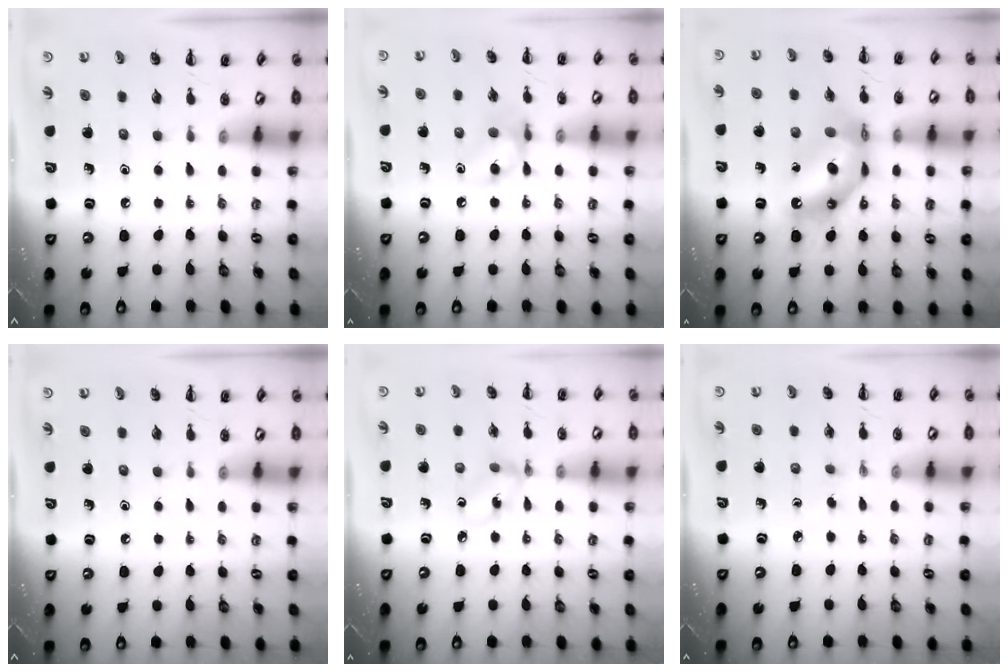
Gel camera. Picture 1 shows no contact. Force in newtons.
{"total": 8.3, "press": 8.2, "slide": 0.6}
{"total": 12.4, "press": 11.8, "slide": 3.8}
{"total": 0.0}
{"total": 2.9, "press": 2.8, "slide": 0.6}
{"total": 1.7, "press": 1.5, "slide": 0.8}